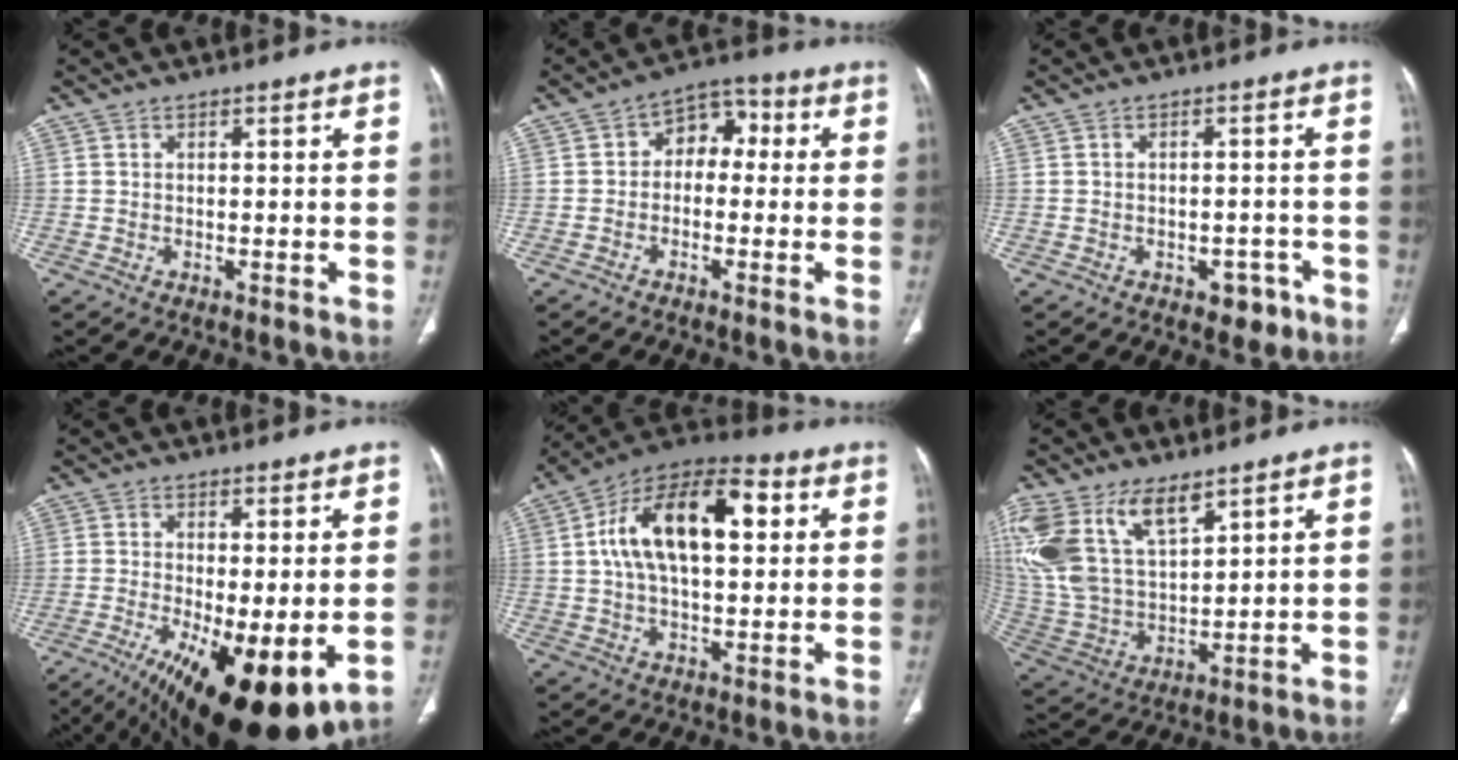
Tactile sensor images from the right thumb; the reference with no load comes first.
{"total": 7.0, "force": [0.2, 5.0, 4.8], "torque": [-0.038, 0.031, -0.012]}
{"total": 4.1, "force": [-2.2, 2.7, 2.1], "torque": [-0.009, 0.015, -0.024]}
{"total": 18.1, "force": [-6.3, 6.3, 15.7], "torque": [-0.241, -0.029, -0.084]}
{"total": 19.4, "force": [4.2, 10.0, 16.1], "torque": [-0.255, 0.025, 0.061]}
{"total": 19.8, "force": [10.9, 10.2, 13.1], "torque": [-0.284, -0.021, 0.228]}